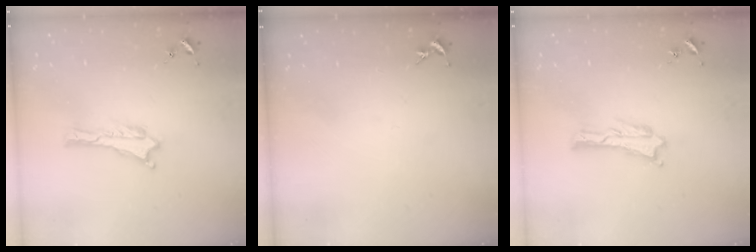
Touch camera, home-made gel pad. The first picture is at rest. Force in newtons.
{"total": 0.0}
{"total": 0.0}